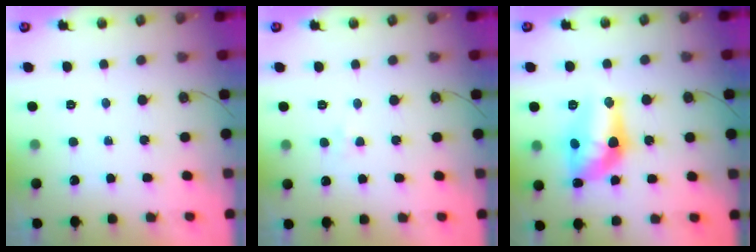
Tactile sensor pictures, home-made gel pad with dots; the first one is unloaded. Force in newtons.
{"total": 2.4, "press": 2.3, "slide": 0.6}
{"total": 12.7, "press": 12.7, "slide": 0.4}